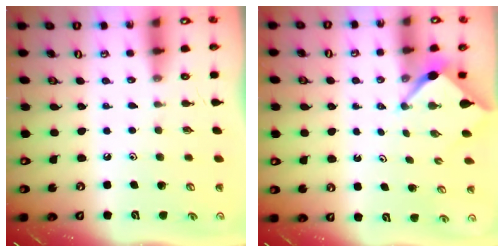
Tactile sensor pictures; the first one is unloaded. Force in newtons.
{"total": 2.6, "press": 2.5, "slide": 0.3}